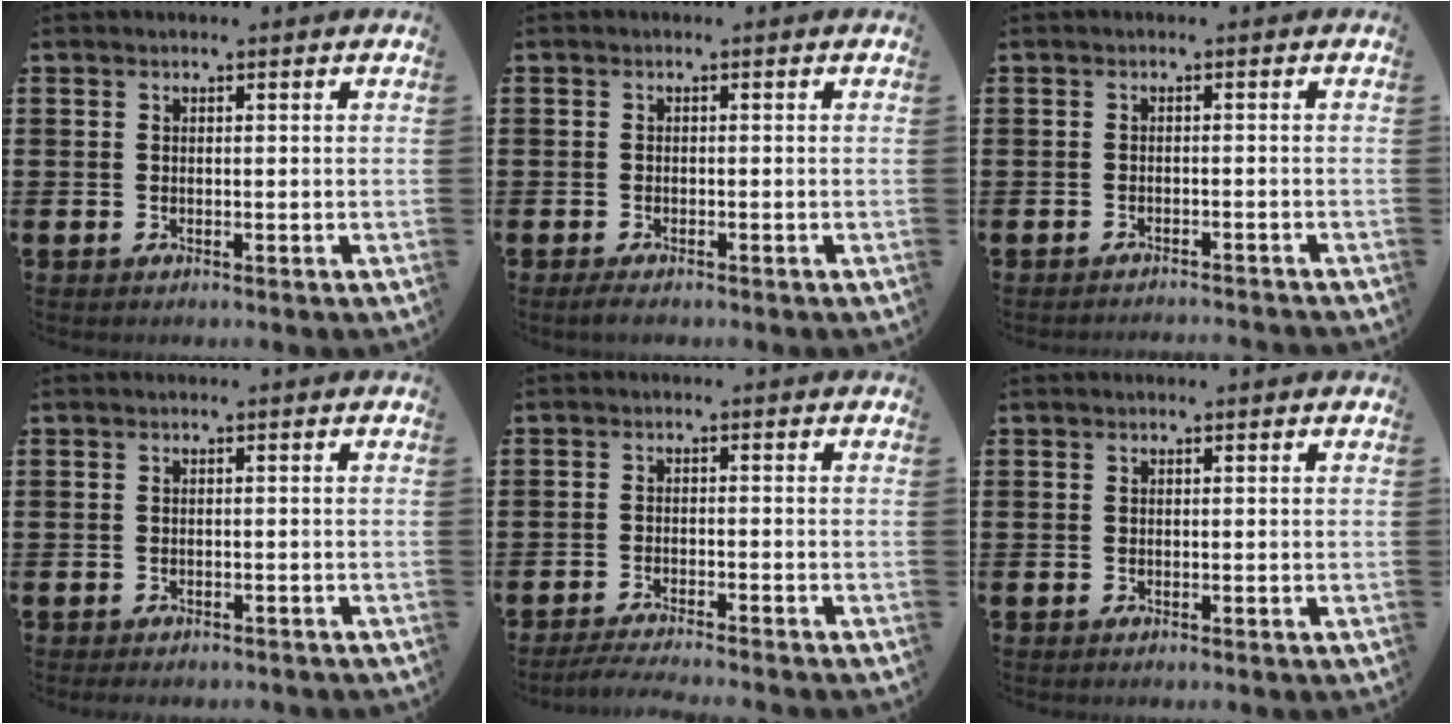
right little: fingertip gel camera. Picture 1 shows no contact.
{"total": 1.1, "force": [-0.6, 0.3, 0.8], "torque": [-0.016, -0.002, -0.012]}
{"total": 1.1, "force": [-1.1, -0.2, -0.1], "torque": [0.000, 0.003, -0.022]}
{"total": 0.7, "force": [-0.7, 0.1, 0.2], "torque": [-0.005, -0.003, -0.013]}
{"total": 2.2, "force": [-2.1, -0.2, 0.8], "torque": [-0.012, 0.003, -0.040]}
{"total": 0.0}